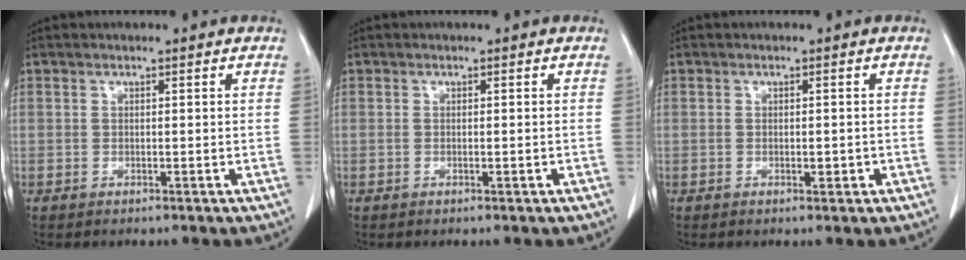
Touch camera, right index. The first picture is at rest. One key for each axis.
{"total": 0.6, "fx": -0.2, "fy": 0.1, "fz": 0.5, "tx": -0.014, "ty": -0.001, "tz": 0.002}
{"total": 1.4, "fx": -0.4, "fy": 0.6, "fz": 1.2, "tx": -0.022, "ty": -0.001, "tz": -0.003}